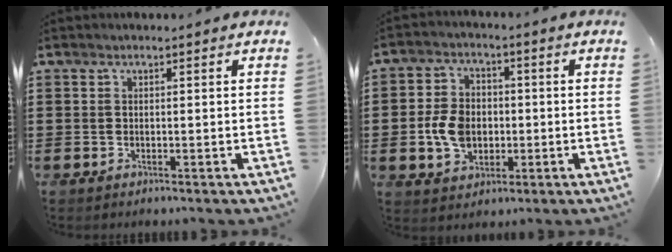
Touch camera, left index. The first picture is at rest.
{"total": 7.2, "force": [-1.0, 5.4, 4.6], "torque": [-0.110, 0.003, -0.025]}